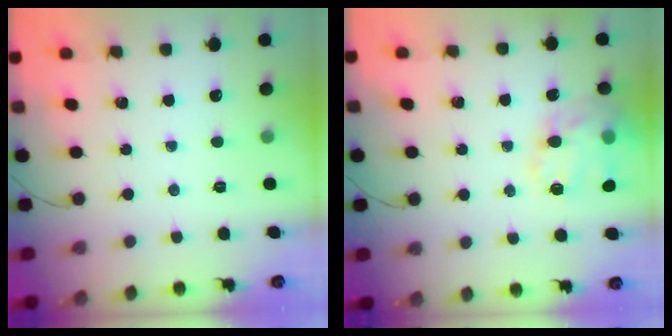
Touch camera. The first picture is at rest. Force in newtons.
{"total": 18.2, "press": 17.9, "slide": 3.1}